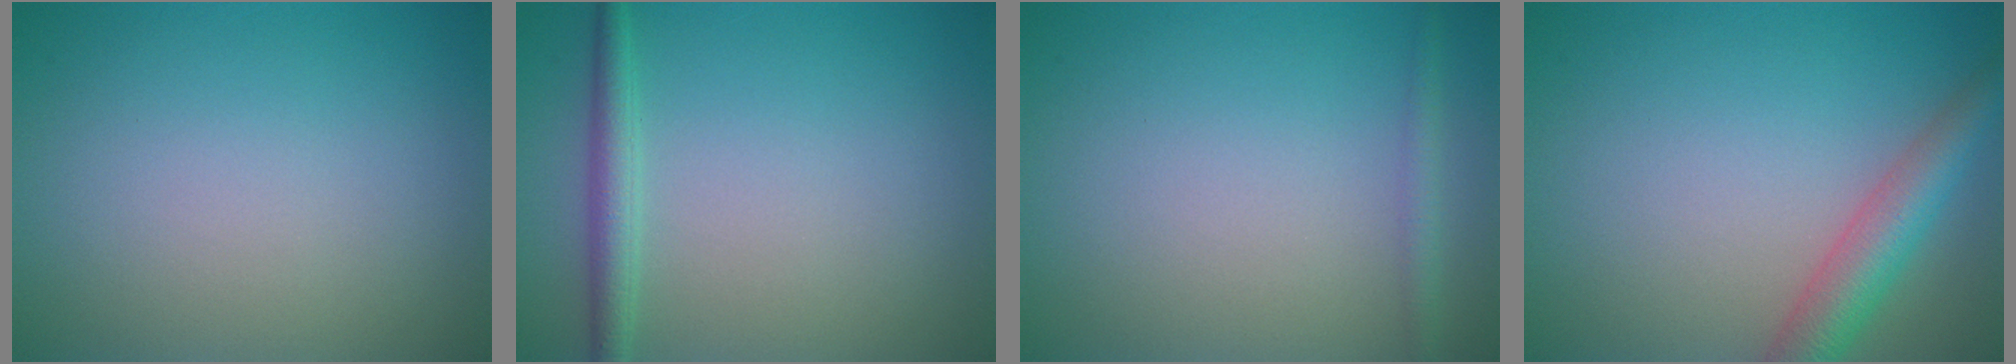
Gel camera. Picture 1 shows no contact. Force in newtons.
{"total": 2.2, "press": 2.2, "slide": 0.1}
{"total": 1.3, "press": 1.3, "slide": 0.1}
{"total": 4.3, "press": 4.3, "slide": 0.3}